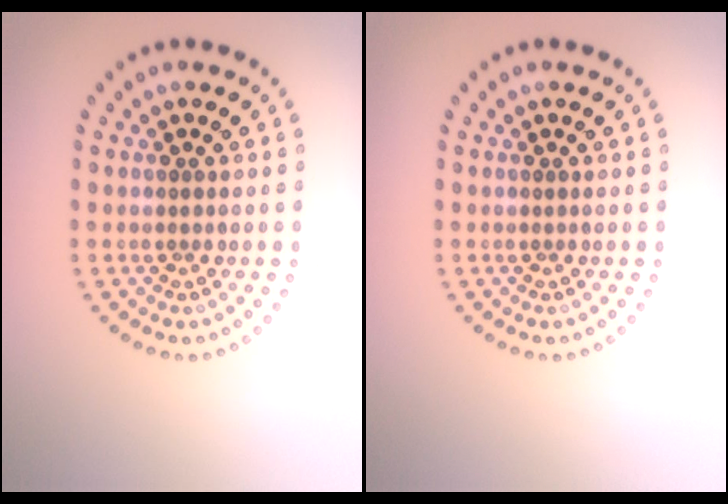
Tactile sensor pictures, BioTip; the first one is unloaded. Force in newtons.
{"total": 0.0}